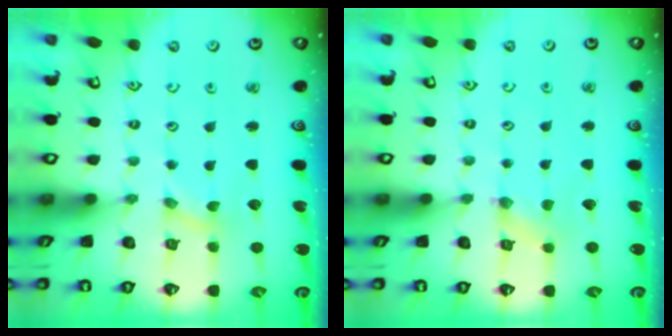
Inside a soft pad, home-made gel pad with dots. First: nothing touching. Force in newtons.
{"total": 0.6, "press": 0.5, "slide": 0.2}